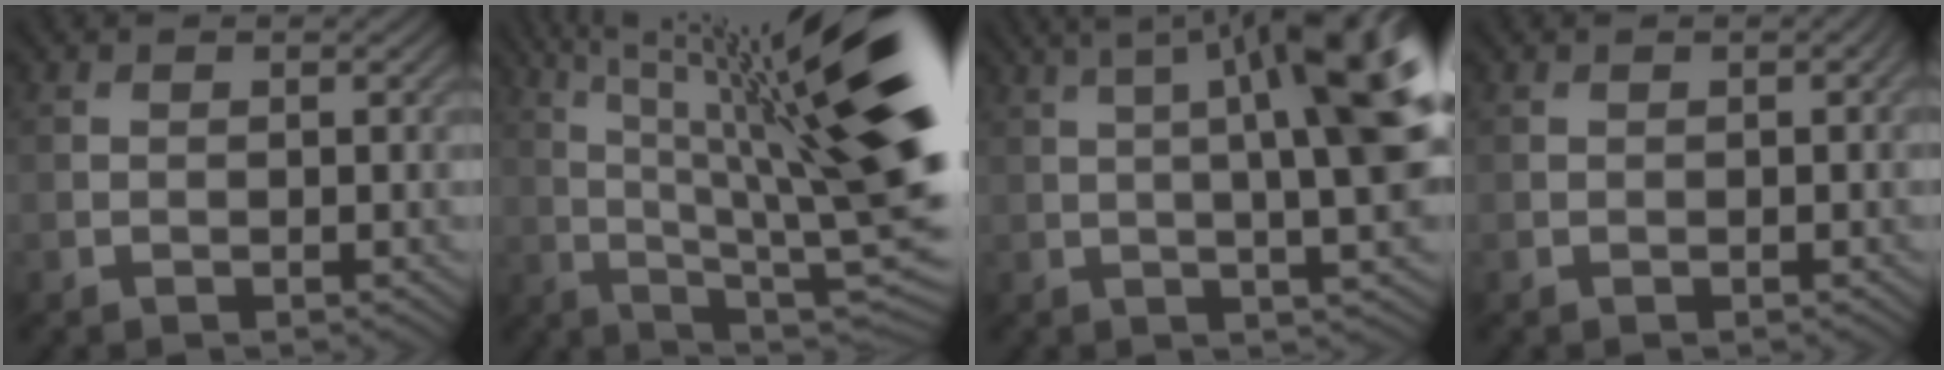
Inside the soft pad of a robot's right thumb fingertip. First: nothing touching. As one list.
[{"total": 19.2, "force": [5.3, 4.0, 18.0], "torque": [-0.256, 0.021, 0.096]}, {"total": 13.3, "force": [3.1, 3.0, 12.6], "torque": [-0.162, 0.024, 0.050]}, {"total": 0.6, "force": [0.1, 0.2, 0.6], "torque": [-0.008, 0.002, 0.000]}]